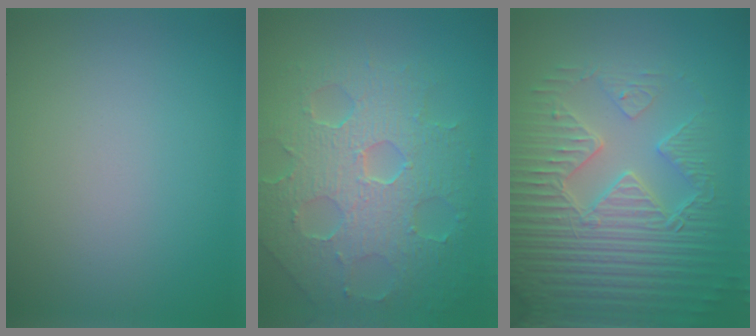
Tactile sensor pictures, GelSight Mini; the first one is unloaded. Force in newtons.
{"total": 8.4, "press": 5.9, "slide": 6.1}
{"total": 7.3, "press": 5.8, "slide": 4.4}